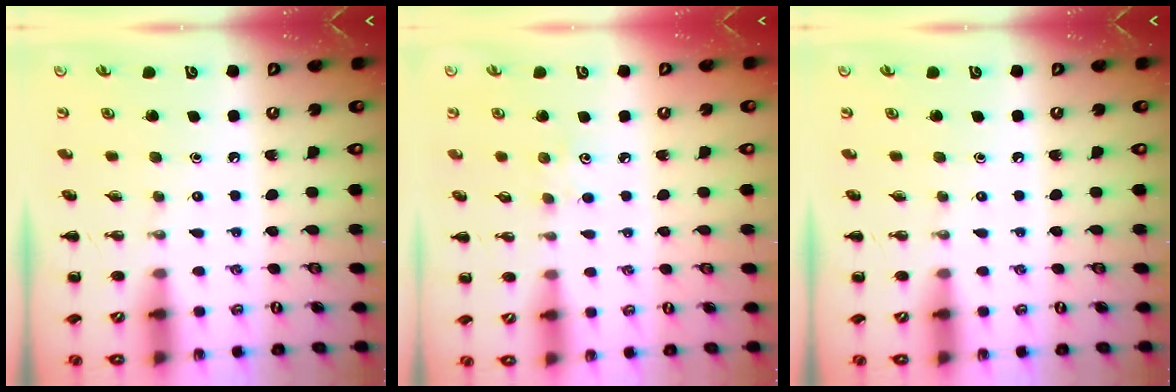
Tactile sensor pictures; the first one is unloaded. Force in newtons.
{"total": 2.7, "press": 2.6, "slide": 0.7}
{"total": 0.0}